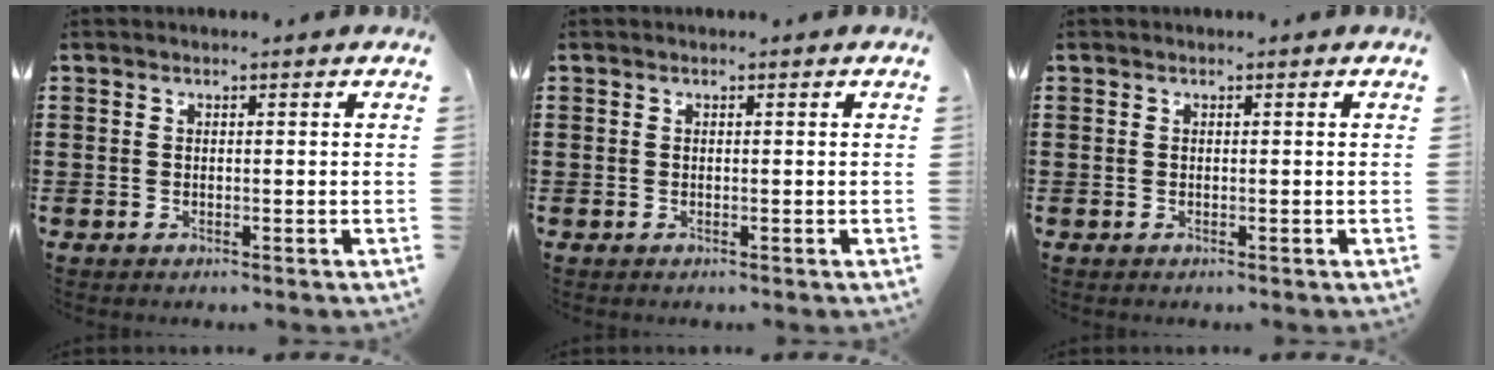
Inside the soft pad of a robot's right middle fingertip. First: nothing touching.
{"total": 0.0}
{"total": 0.0}